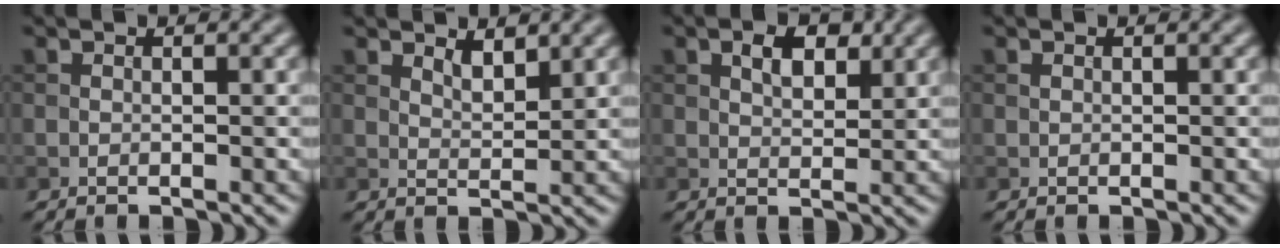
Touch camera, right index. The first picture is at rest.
{"total": 1.8, "force": [1.4, 0.6, 1.0], "torque": [-0.020, -0.003, 0.028]}
{"total": 2.9, "force": [1.4, 1.5, 2.0], "torque": [-0.033, 0.005, 0.024]}
{"total": 0.0}